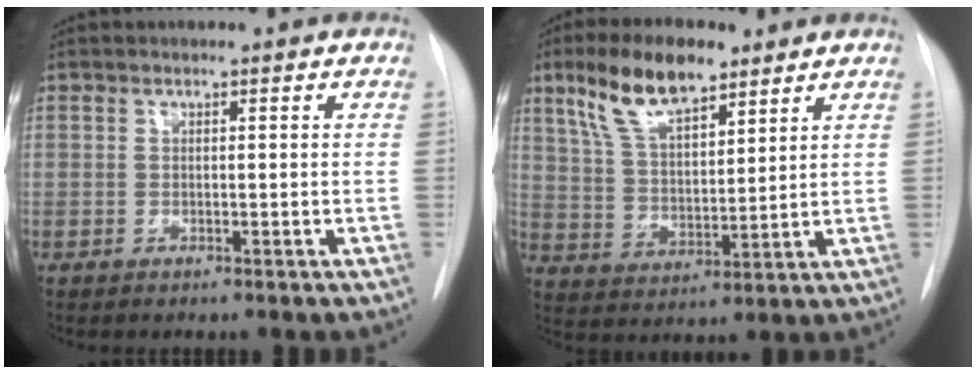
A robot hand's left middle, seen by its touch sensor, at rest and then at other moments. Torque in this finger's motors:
{"motor_torque": [1.04, -1.10, 0.51, 0.18]}